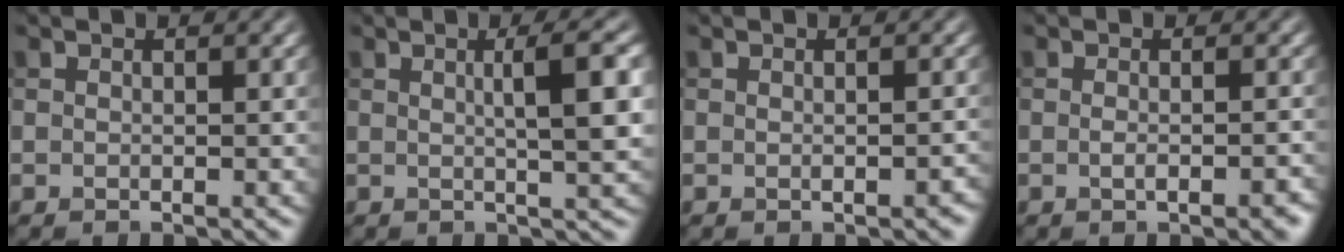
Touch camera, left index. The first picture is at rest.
{"total": 5.3, "force": [1.0, 1.2, 5.1], "torque": [-0.059, 0.009, 0.011]}
{"total": 1.0, "force": [-0.3, 0.3, 0.9], "torque": [-0.013, -0.002, -0.003]}
{"total": 2.9, "force": [-0.7, 1.0, 2.6], "torque": [-0.026, 0.001, -0.008]}